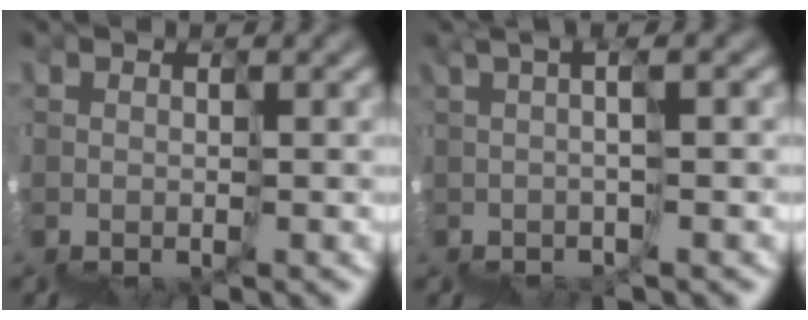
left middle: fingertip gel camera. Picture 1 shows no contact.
{"total": 2.0, "force": [0.8, -1.7, 0.5], "torque": [0.014, 0.025, 0.029]}